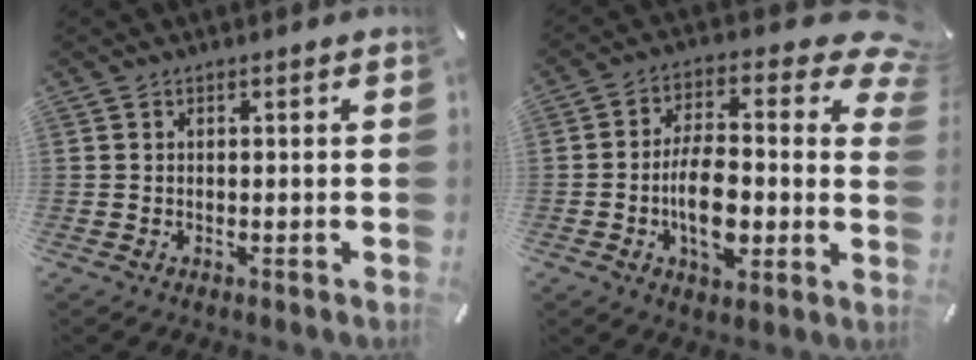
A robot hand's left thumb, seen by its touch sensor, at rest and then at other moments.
{"total": 15.2, "force": [-1.2, 9.1, 12.1], "torque": [-0.190, -0.014, -0.026]}